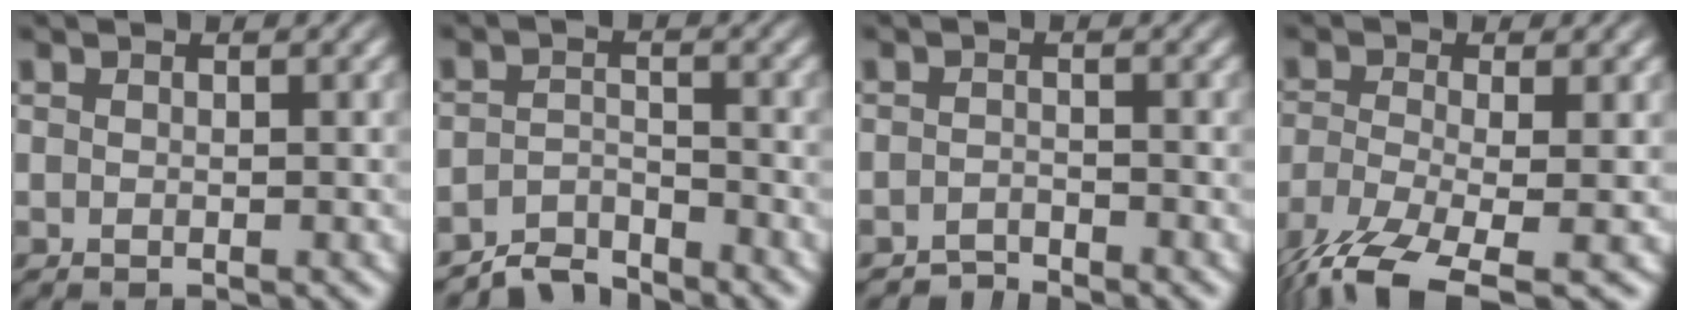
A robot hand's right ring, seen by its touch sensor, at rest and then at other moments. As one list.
[{"total": 3.9, "force": [-3.7, 1.1, 0.3], "torque": [-0.002, -0.007, -0.068]}, {"total": 2.3, "force": [-2.2, 0.3, -0.3], "torque": [0.001, -0.009, -0.039]}, {"total": 7.5, "force": [-5.2, 3.5, 4.2], "torque": [-0.108, -0.050, -0.060]}]